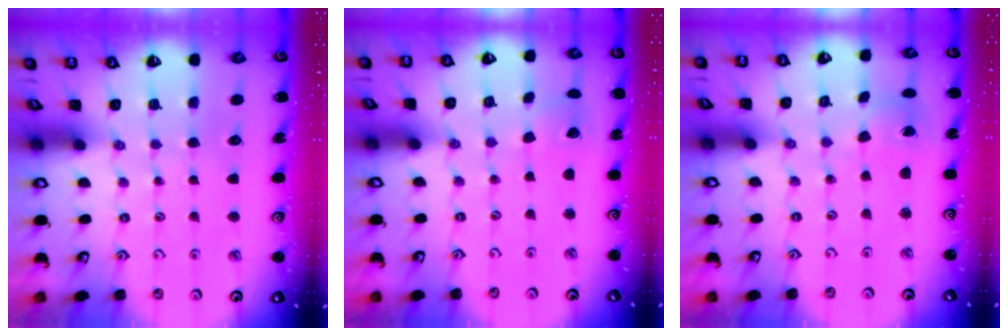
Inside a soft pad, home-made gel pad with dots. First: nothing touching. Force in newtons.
{"total": 2.7, "press": 2.7, "slide": 0.2}
{"total": 0.6, "press": 0.6, "slide": 0.2}